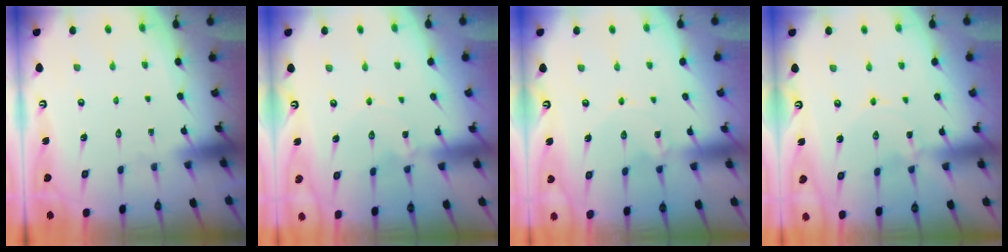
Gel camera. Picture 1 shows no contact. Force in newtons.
{"total": 0.0}
{"total": 0.7, "press": 0.7, "slide": 0.1}
{"total": 0.0}